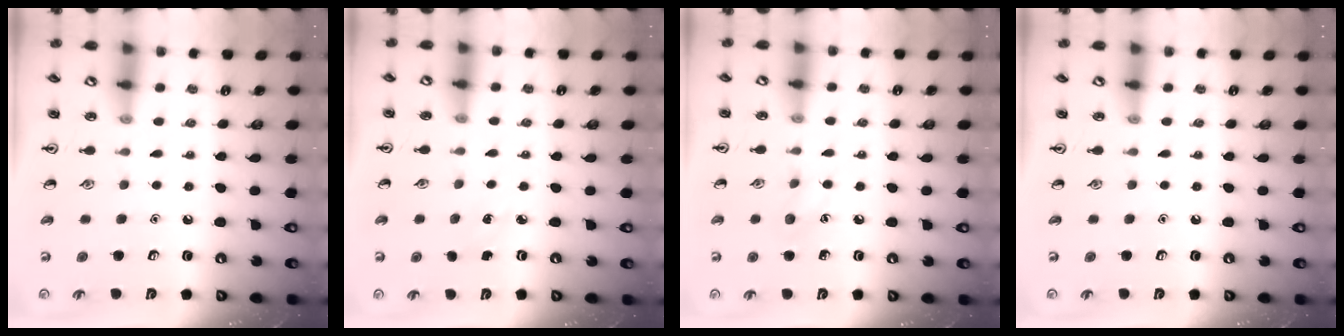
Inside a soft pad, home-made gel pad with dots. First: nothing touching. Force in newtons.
{"total": 2.8, "press": 2.6, "slide": 1.0}
{"total": 6.0, "press": 5.8, "slide": 1.2}
{"total": 0.0}